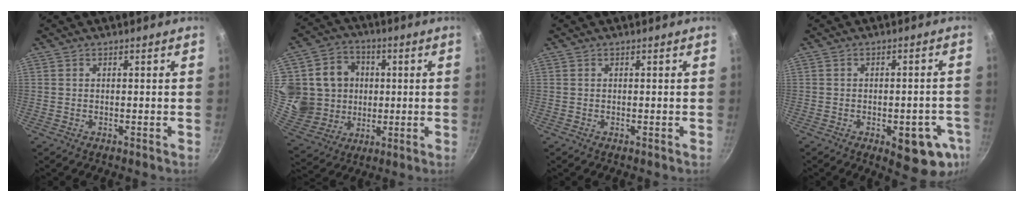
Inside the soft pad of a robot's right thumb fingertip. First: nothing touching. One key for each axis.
{"total": 17.4, "fx": 2.0, "fy": 15.8, "fz": 7.0, "tx": -0.117, "ty": 0.002, "tz": 0.042}
{"total": 0.0}
{"total": 11.7, "fx": -4.5, "fy": 5.3, "fz": 9.5, "tx": -0.068, "ty": 0.015, "tz": -0.051}